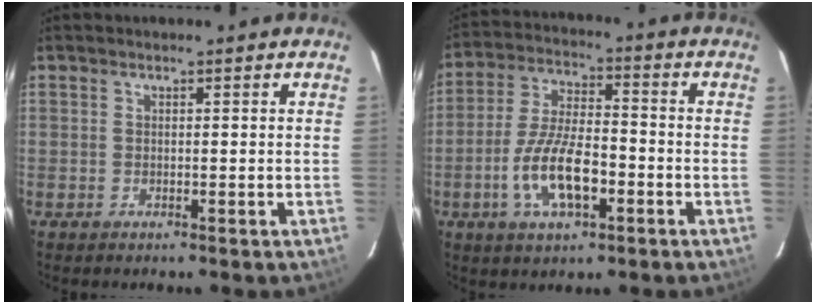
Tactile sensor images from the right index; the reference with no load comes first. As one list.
[{"total": 11.8, "force": [-4.3, 4.5, 10.1], "torque": [-0.207, -0.002, -0.077]}]